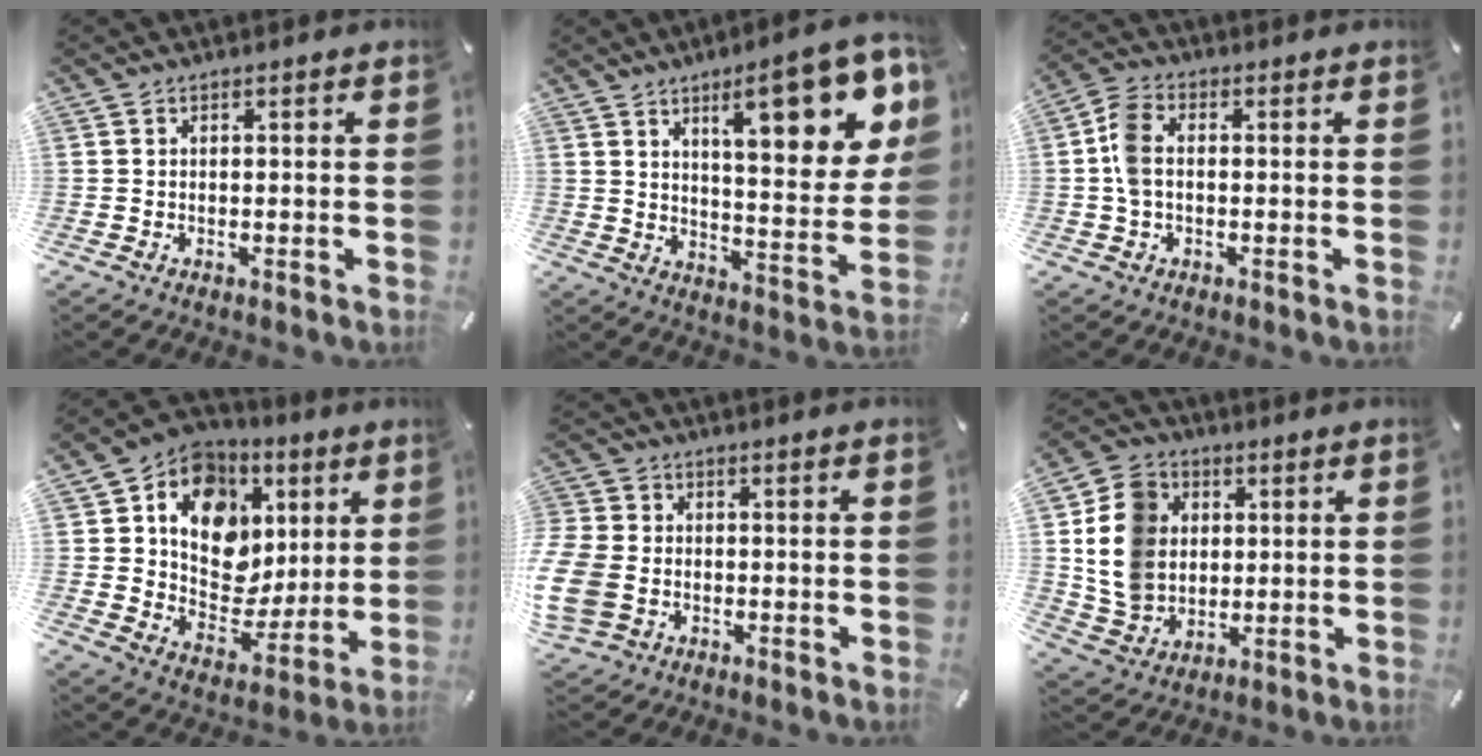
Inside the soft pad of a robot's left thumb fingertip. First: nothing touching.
{"total": 19.3, "force": [10.2, 6.2, 15.2], "torque": [-0.208, -0.058, 0.155]}
{"total": 6.1, "force": [-0.1, 4.0, 4.7], "torque": [-0.106, 0.007, -0.004]}
{"total": 13.8, "force": [4.5, 11.4, 6.4], "torque": [-0.097, -0.039, 0.087]}
{"total": 9.9, "force": [-1.8, 8.4, 5.0], "torque": [-0.114, 0.013, -0.033]}
{"total": 13.3, "force": [2.0, 11.7, 5.9], "torque": [-0.145, 0.007, 0.040]}